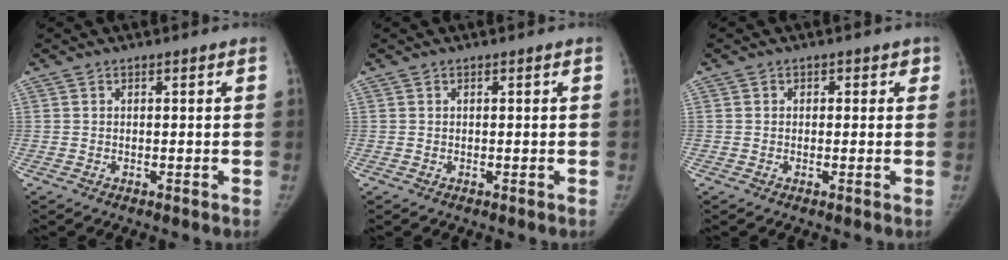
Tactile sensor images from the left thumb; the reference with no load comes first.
{"total": 0.0}
{"total": 1.8, "force": [0.5, 1.6, 0.4], "torque": [0.019, 0.002, -0.003]}